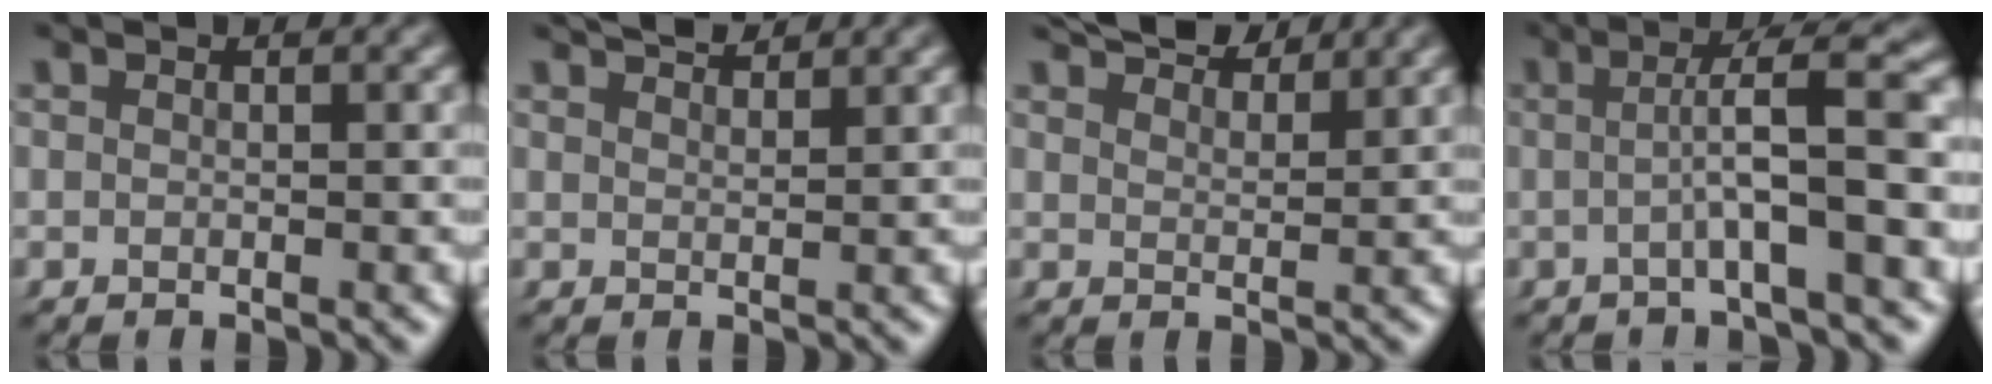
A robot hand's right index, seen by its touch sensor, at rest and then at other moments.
{"total": 2.5, "force": [2.4, 0.2, 0.8], "torque": [-0.006, 0.000, 0.042]}
{"total": 5.4, "force": [4.7, 1.4, 2.1], "torque": [-0.025, 0.008, 0.075]}
{"total": 5.6, "force": [-0.1, 0.7, 5.5], "torque": [-0.067, 0.017, -0.004]}